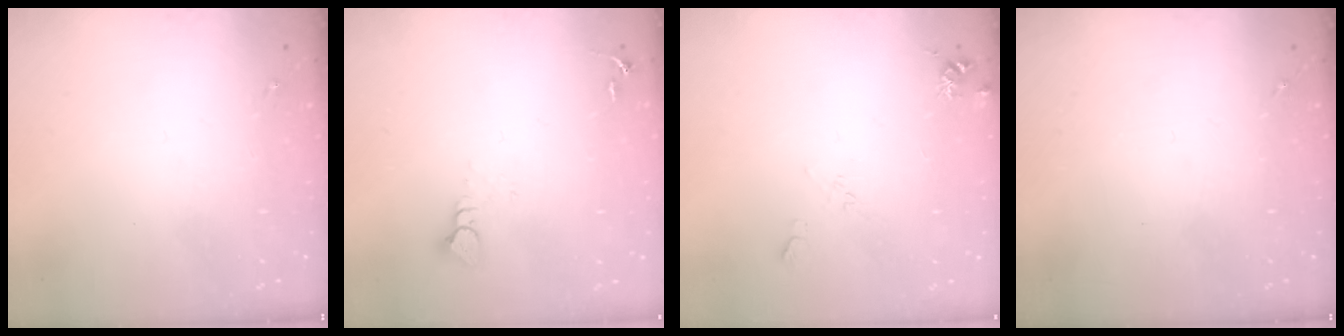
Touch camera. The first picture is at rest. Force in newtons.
{"total": 3.6, "press": 3.6, "slide": 0.2}
{"total": 8.2, "press": 8.2, "slide": 0.8}
{"total": 0.0}